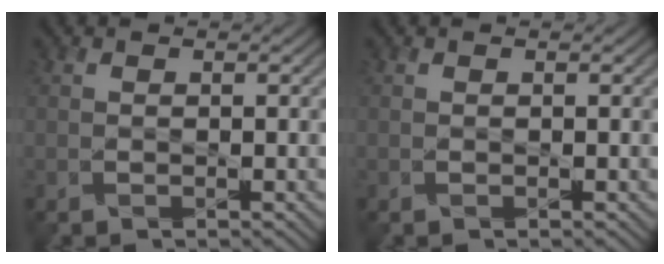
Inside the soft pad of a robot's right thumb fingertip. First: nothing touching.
{"total": 0.0}